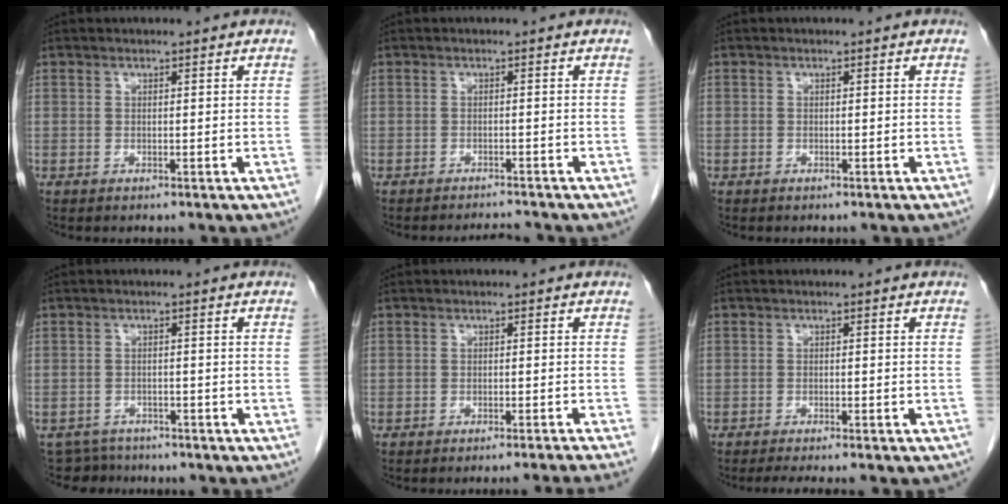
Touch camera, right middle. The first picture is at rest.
{"total": 2.4, "force": [-2.3, -0.6, 0.0], "torque": [-0.004, -0.014, -0.034]}
{"total": 0.0}
{"total": 4.6, "force": [-4.2, 1.6, -0.7], "torque": [0.013, 0.005, -0.065]}
{"total": 7.4, "force": [-6.6, -2.5, 2.0], "torque": [-0.001, -0.018, -0.079]}
{"total": 9.1, "force": [-7.8, 1.3, 4.4], "torque": [-0.049, -0.011, -0.097]}